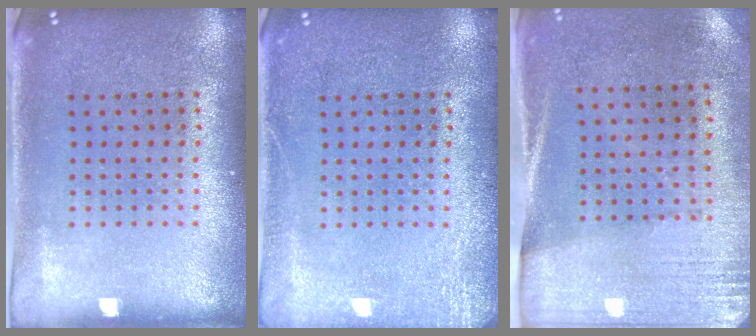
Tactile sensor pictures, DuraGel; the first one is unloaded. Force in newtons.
{"total": 2.3, "press": 2.3, "slide": 0.4}
{"total": 2.7, "press": 2.3, "slide": 1.4}